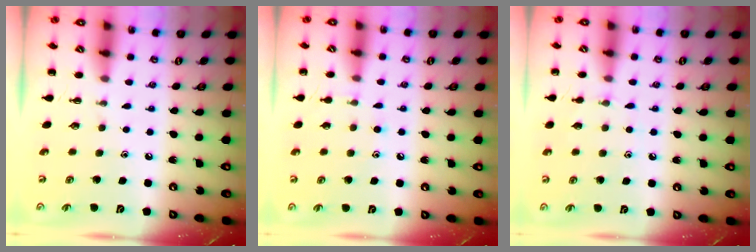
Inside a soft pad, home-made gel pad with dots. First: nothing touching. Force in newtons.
{"total": 5.8, "press": 5.5, "slide": 1.7}
{"total": 6.7, "press": 6.4, "slide": 2.0}